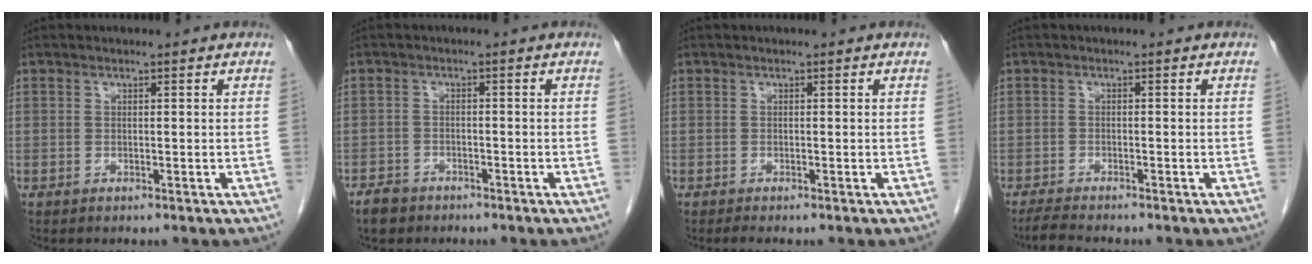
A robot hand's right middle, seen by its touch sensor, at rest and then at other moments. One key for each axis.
{"total": 3.0, "fx": -2.4, "fy": 1.7, "fz": 0.6, "tx": -0.018, "ty": 0.002, "tz": -0.038}
{"total": 0.8, "fx": -0.7, "fy": 0.0, "fz": 0.4, "tx": -0.012, "ty": -0.003, "tz": -0.011}
{"total": 3.4, "fx": -3.0, "fy": 0.0, "fz": 1.4, "tx": -0.034, "ty": -0.015, "tz": -0.051}